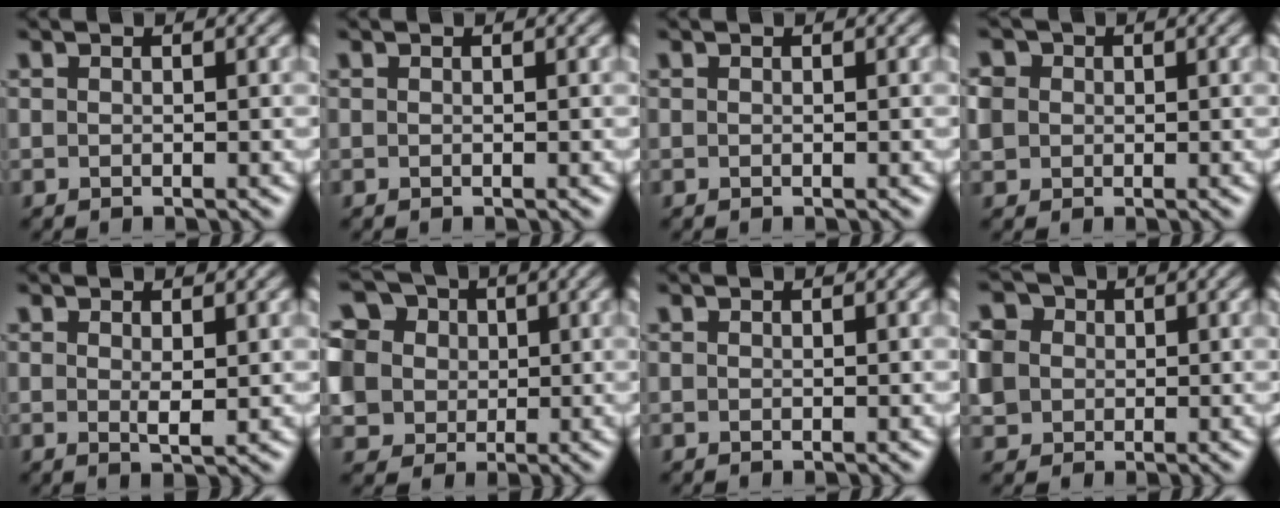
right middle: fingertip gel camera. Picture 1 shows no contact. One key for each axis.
{"total": 0.0}
{"total": 0.0}
{"total": 2.6, "fx": 0.3, "fy": 2.4, "fz": 0.9, "tx": -0.033, "ty": 0.011, "tz": 0.004}
{"total": 1.3, "fx": 0.4, "fy": 0.2, "fz": 1.3, "tx": -0.021, "ty": -0.004, "tz": 0.005}
{"total": 10.2, "fx": 1.4, "fy": 9.2, "fz": 4.2, "tx": -0.116, "ty": 0.024, "tz": 0.012}
{"total": 0.0}
{"total": 4.8, "fx": 0.5, "fy": 4.3, "fz": 2.0, "tx": -0.059, "ty": 0.021, "tz": 0.008}